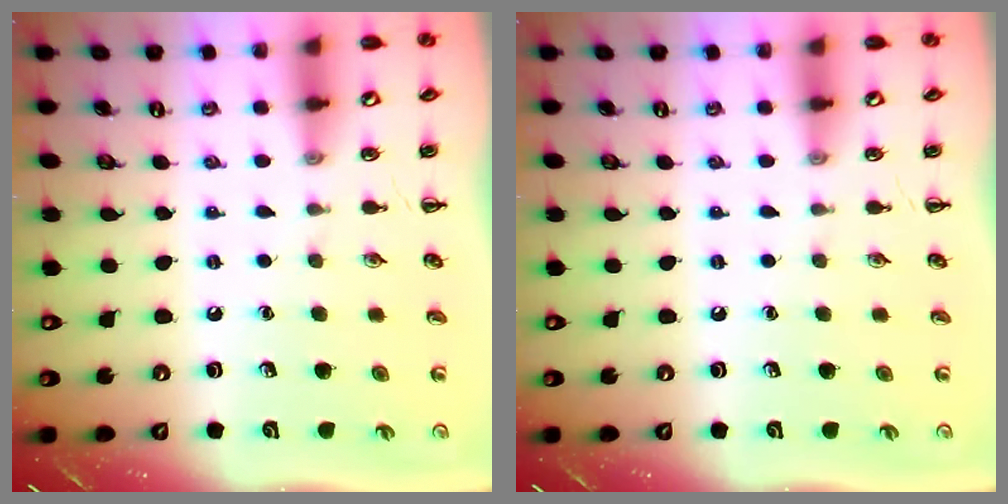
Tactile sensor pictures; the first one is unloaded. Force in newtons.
{"total": 0.0}